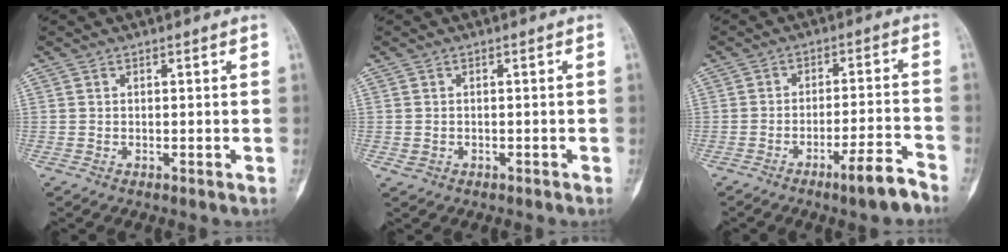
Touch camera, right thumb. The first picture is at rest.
{"total": 1.1, "force": [-0.3, 0.9, 0.6], "torque": [-0.014, 0.008, 0.003]}
{"total": 7.2, "force": [-5.1, 0.9, 5.0], "torque": [-0.079, 0.036, -0.079]}